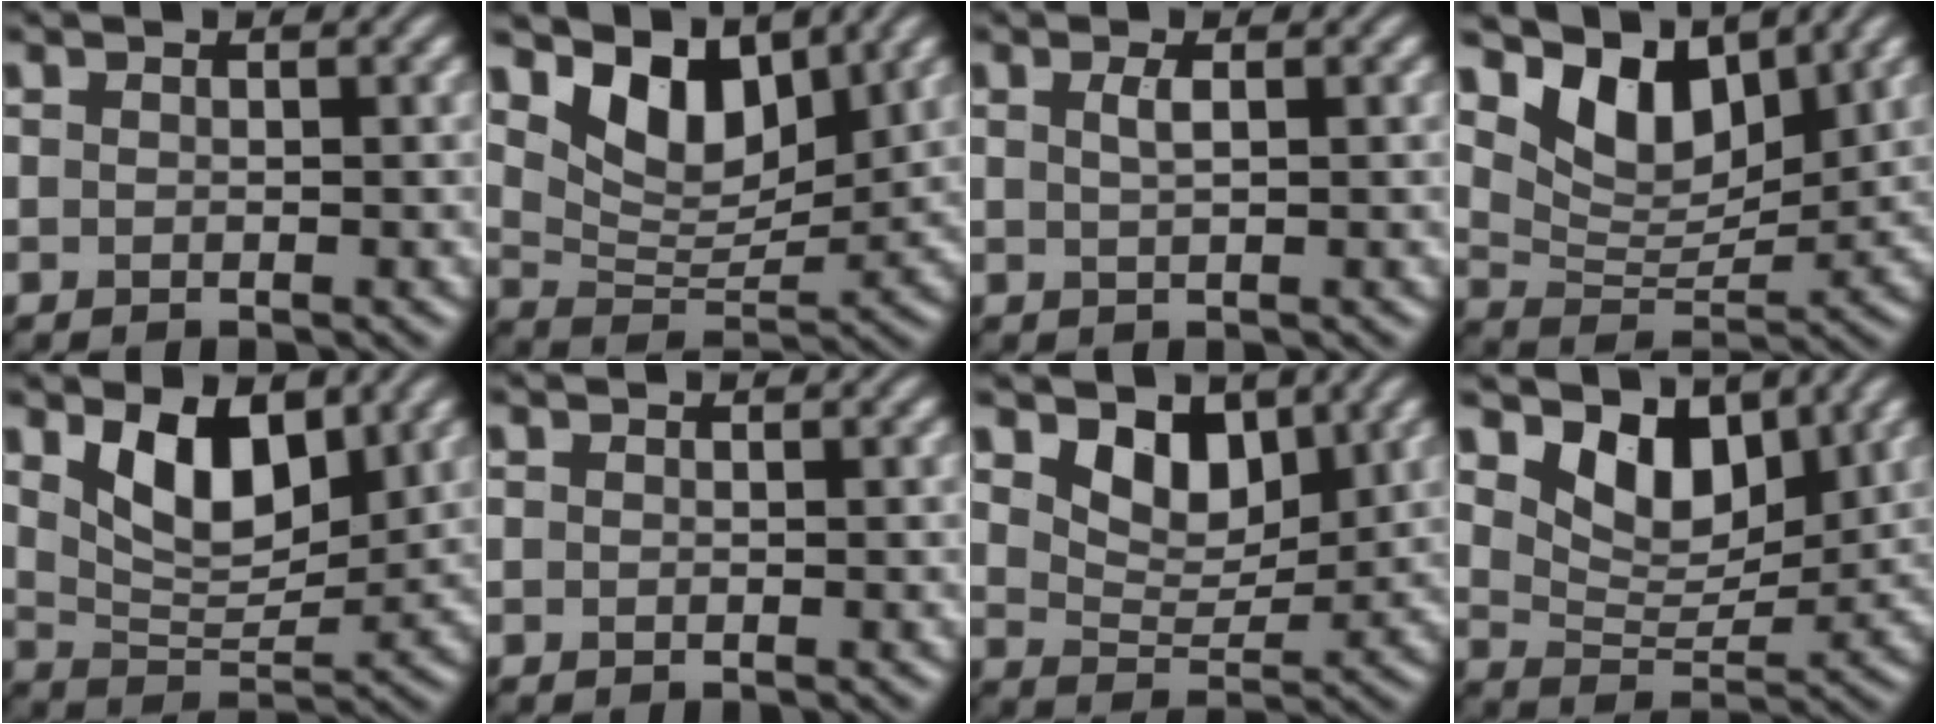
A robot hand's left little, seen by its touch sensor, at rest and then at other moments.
{"total": 6.5, "force": [4.1, 3.3, 3.8], "torque": [-0.076, -0.012, 0.069]}
{"total": 1.3, "force": [0.4, 0.4, 1.2], "torque": [-0.023, 0.004, 0.006]}
{"total": 6.7, "force": [4.5, 3.3, 3.7], "torque": [-0.072, -0.008, 0.076]}
{"total": 6.4, "force": [2.9, 3.1, 4.8], "torque": [-0.093, -0.009, 0.050]}
{"total": 0.0}
{"total": 4.2, "force": [2.6, 2.4, 2.4], "torque": [-0.051, -0.011, 0.038]}
{"total": 5.4, "force": [3.3, 2.9, 3.1], "torque": [-0.063, -0.014, 0.050]}